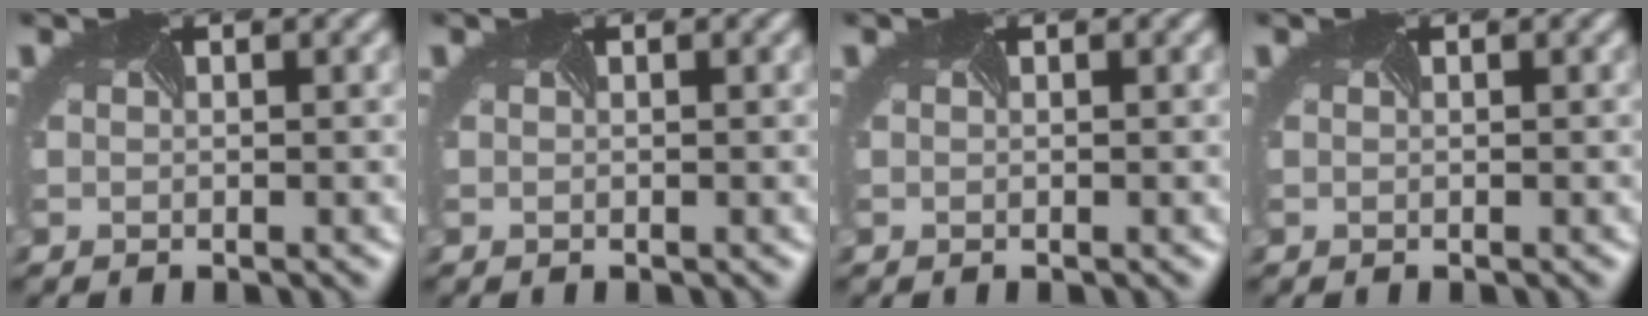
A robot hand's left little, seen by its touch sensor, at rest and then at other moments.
{"total": 0.0}
{"total": 0.0}
{"total": 0.0}